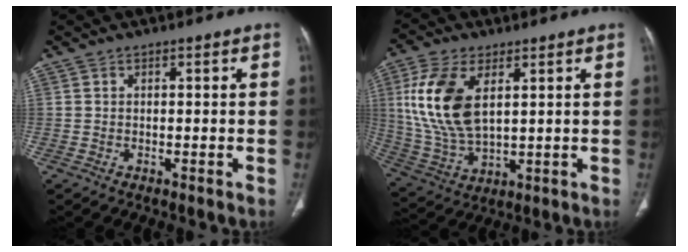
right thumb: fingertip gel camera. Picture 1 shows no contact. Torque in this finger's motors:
{"motor_torque": [1.48, 1.31, 0.93, -1.20, 0.40]}